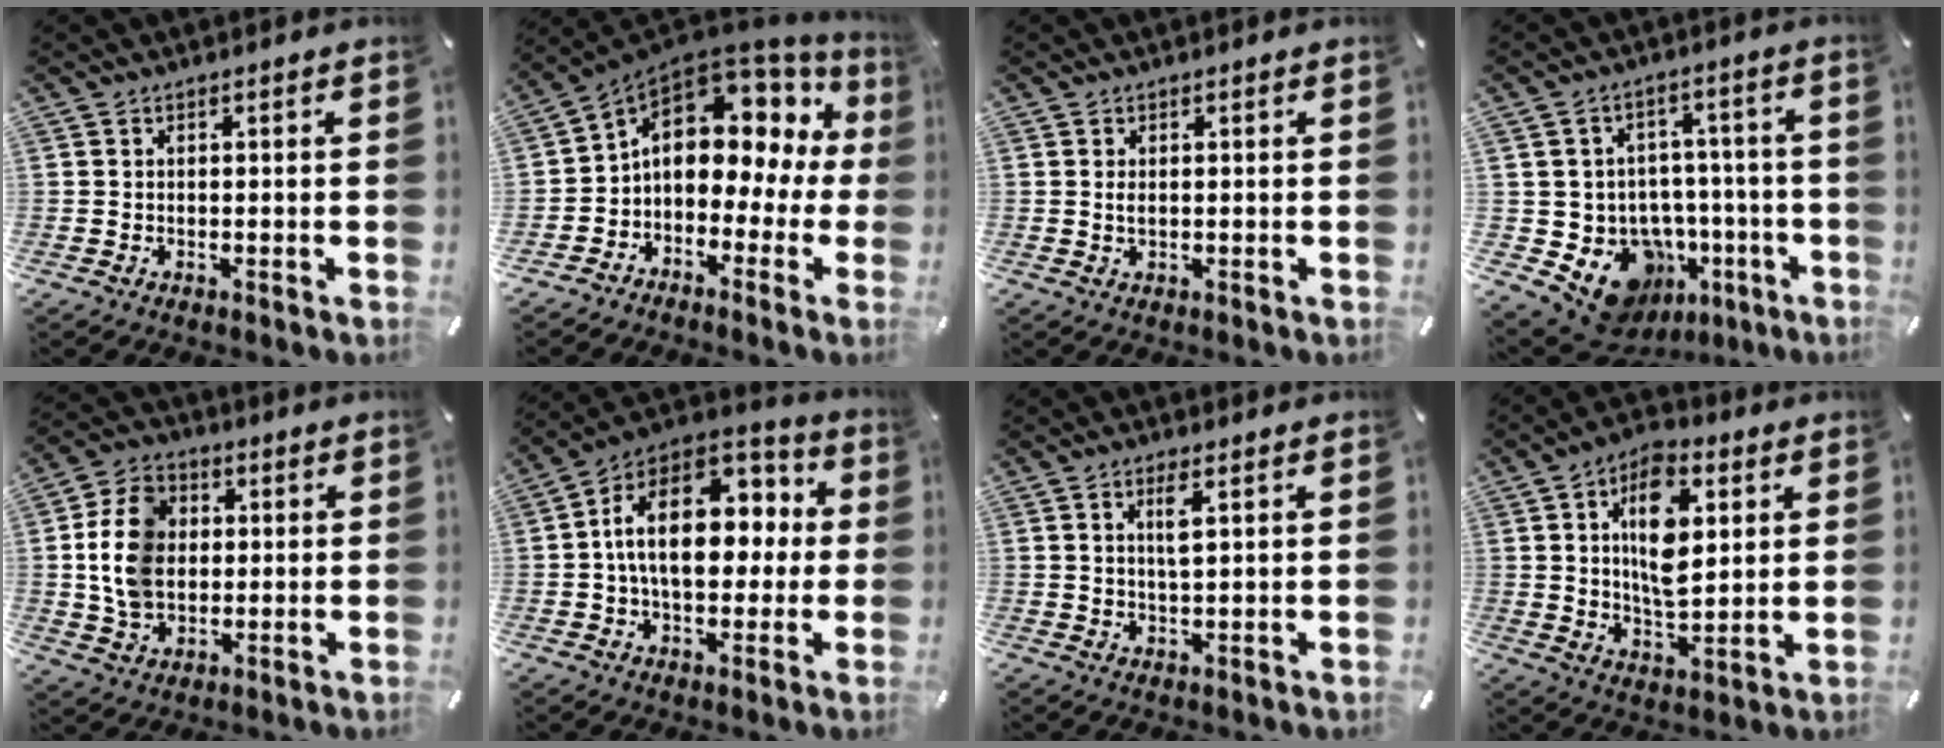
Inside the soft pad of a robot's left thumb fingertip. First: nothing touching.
{"total": 10.3, "force": [2.8, 7.5, 6.5], "torque": [-0.112, -0.025, 0.045]}
{"total": 1.2, "force": [0.2, 0.4, 1.1], "torque": [-0.024, 0.001, 0.003]}
{"total": 12.8, "force": [-6.4, 9.8, 5.2], "torque": [-0.078, 0.026, -0.095]}
{"total": 12.5, "force": [1.0, 9.9, 7.6], "torque": [-0.174, 0.011, 0.017]}
{"total": 18.9, "force": [2.2, 12.6, 13.8], "torque": [-0.224, 0.005, 0.040]}
{"total": 4.1, "force": [1.6, 0.9, 3.7], "torque": [-0.071, 0.000, 0.023]}
{"total": 13.6, "force": [4.1, 7.7, 10.4], "torque": [-0.187, -0.007, 0.066]}